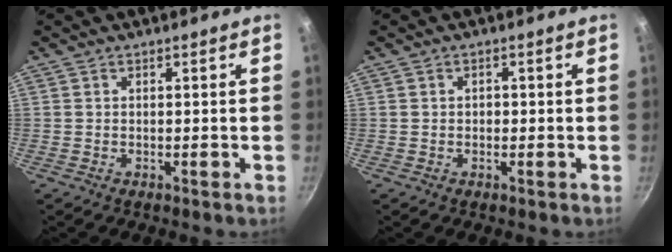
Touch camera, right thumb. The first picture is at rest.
{"total": 1.1, "force": [-0.1, 0.9, 0.6], "torque": [-0.005, 0.004, -0.002]}